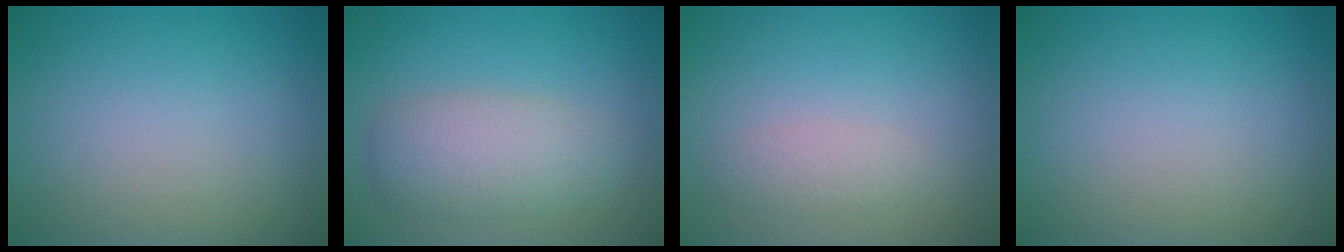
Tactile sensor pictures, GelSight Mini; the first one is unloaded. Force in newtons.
{"total": 4.4, "press": 4.4, "slide": 0.4}
{"total": 1.4, "press": 1.4, "slide": 0.1}
{"total": 0.0}